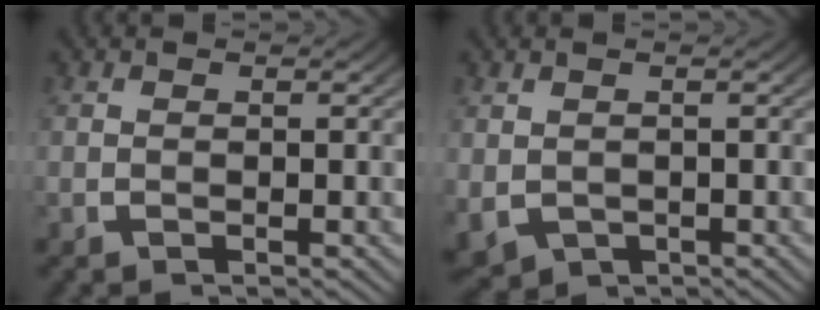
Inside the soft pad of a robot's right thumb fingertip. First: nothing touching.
{"total": 3.9, "force": [-1.3, 3.2, 1.9], "torque": [-0.047, -0.028, -0.004]}